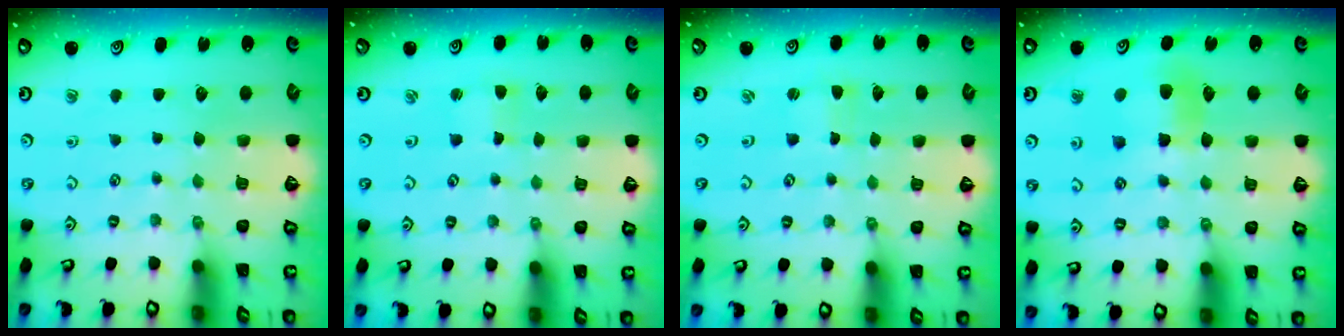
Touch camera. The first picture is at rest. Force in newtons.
{"total": 1.6, "press": 1.6, "slide": 0.3}
{"total": 0.5, "press": 0.5, "slide": 0.1}
{"total": 6.6, "press": 6.6, "slide": 0.8}